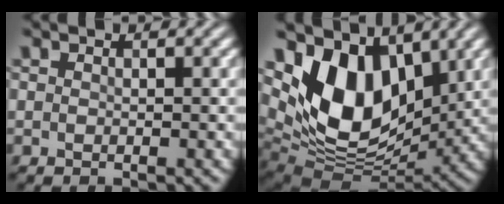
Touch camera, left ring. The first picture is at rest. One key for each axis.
{"total": 9.7, "fx": 3.8, "fy": 5.9, "fz": 6.7, "tx": -0.130, "ty": -0.013, "tz": 0.066}